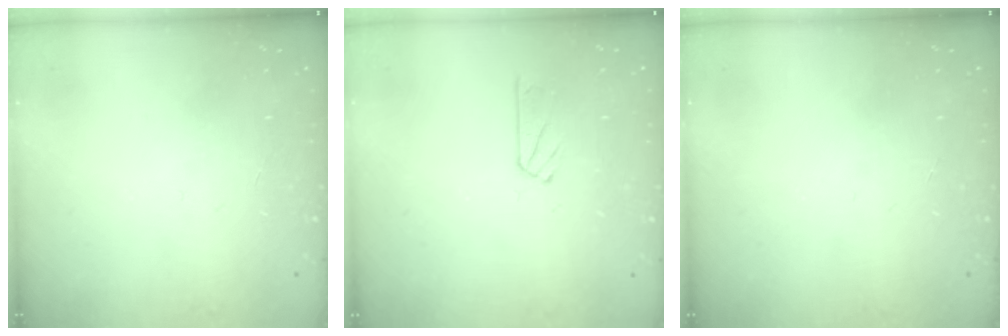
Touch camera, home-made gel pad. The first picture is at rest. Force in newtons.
{"total": 3.6, "press": 3.6, "slide": 0.4}
{"total": 0.0}